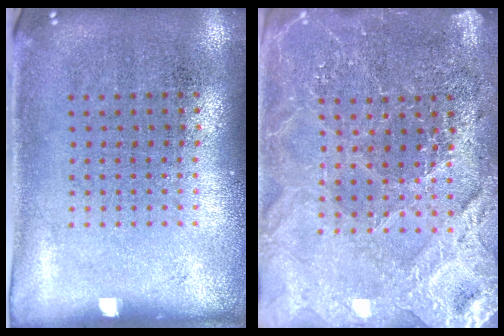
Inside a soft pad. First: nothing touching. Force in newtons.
{"total": 4.1, "press": 3.8, "slide": 1.4}